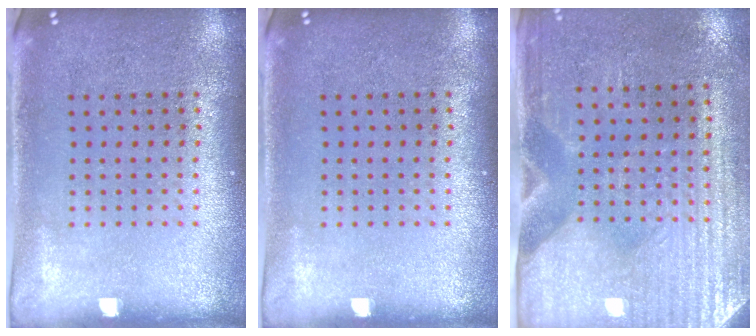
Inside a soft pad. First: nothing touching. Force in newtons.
{"total": 0.0}
{"total": 3.0, "press": 2.7, "slide": 1.4}